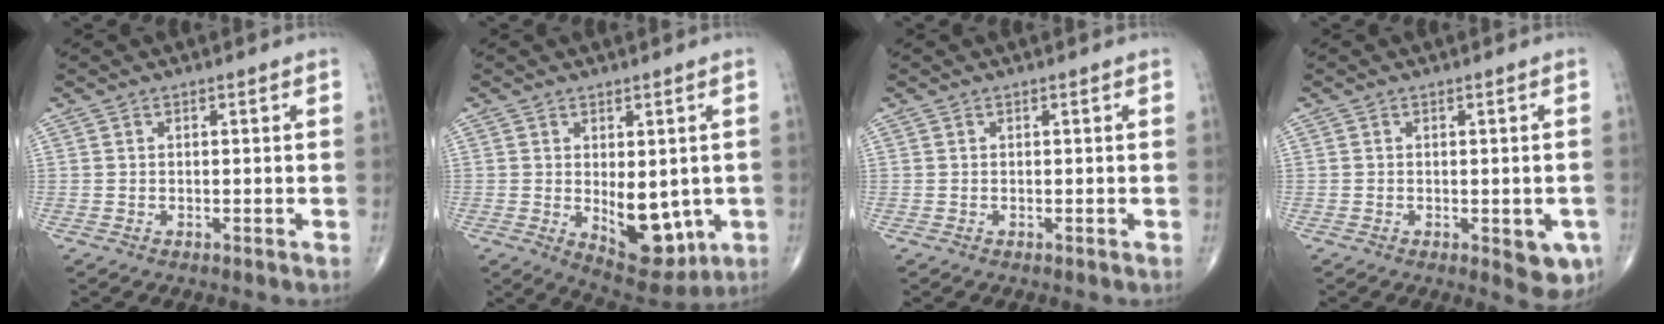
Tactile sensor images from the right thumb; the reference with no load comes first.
{"total": 10.8, "force": [-1.4, 5.9, 9.0], "torque": [-0.090, -0.019, -0.001]}
{"total": 0.0}
{"total": 5.4, "force": [-1.7, 2.5, 4.5], "torque": [-0.032, -0.005, -0.017]}